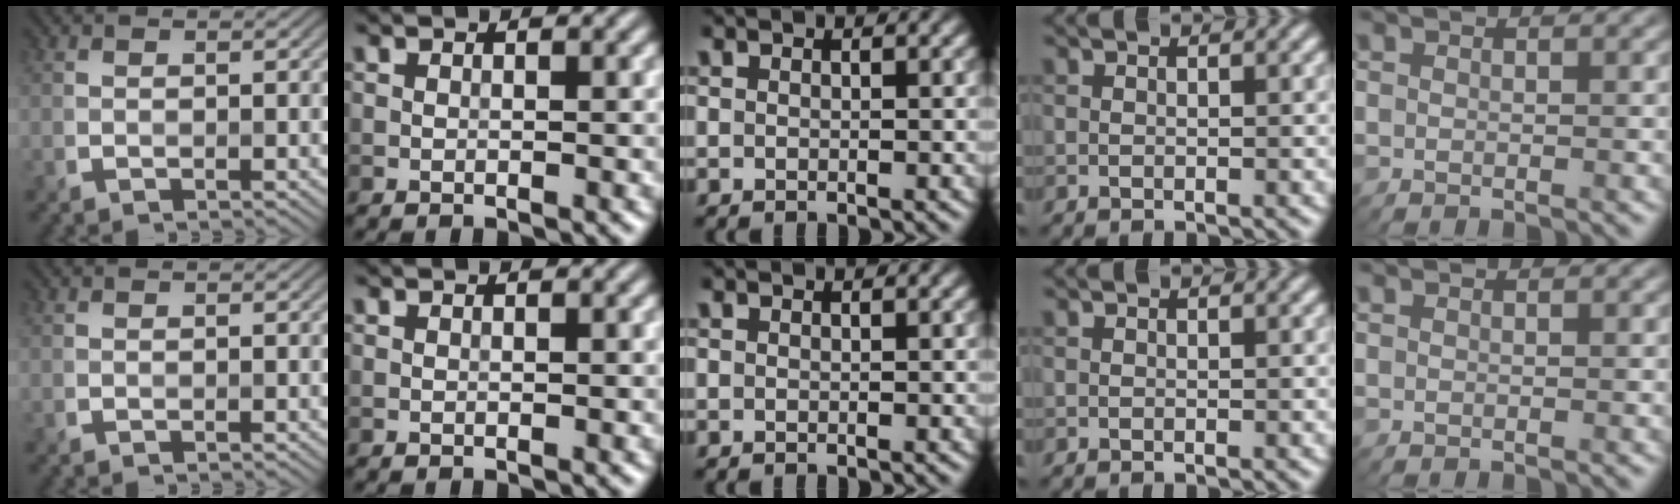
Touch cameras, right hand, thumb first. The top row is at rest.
{}